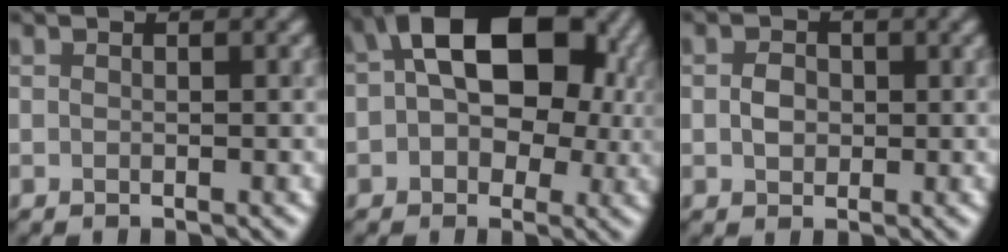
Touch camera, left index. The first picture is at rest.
{"total": 13.2, "force": [2.9, 8.6, 9.5], "torque": [-0.108, 0.032, 0.033]}
{"total": 1.4, "force": [0.0, 1.3, 0.6], "torque": [-0.012, 0.003, -0.001]}